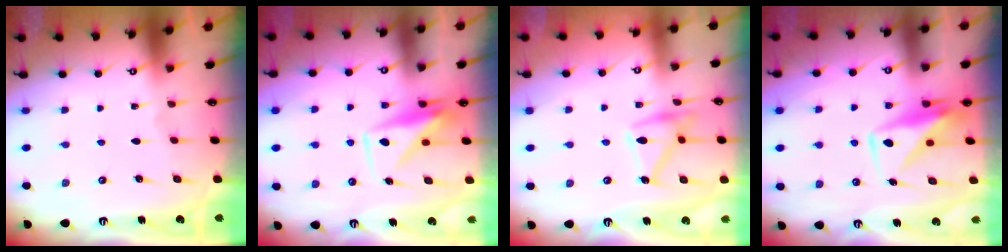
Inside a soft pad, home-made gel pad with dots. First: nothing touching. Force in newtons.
{"total": 9.6, "press": 9.6, "slide": 0.3}
{"total": 14.3, "press": 14.3, "slide": 0.2}
{"total": 9.7, "press": 9.7, "slide": 0.7}